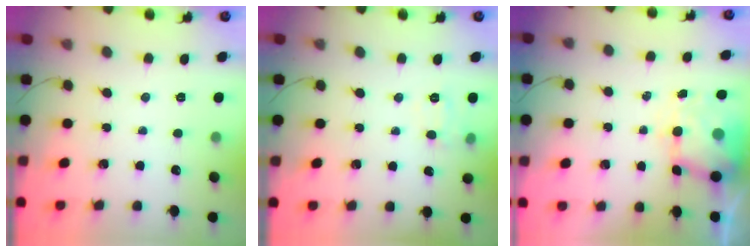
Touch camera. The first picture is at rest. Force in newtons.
{"total": 7.6, "press": 7.5, "slide": 1.3}
{"total": 7.1, "press": 6.9, "slide": 1.4}